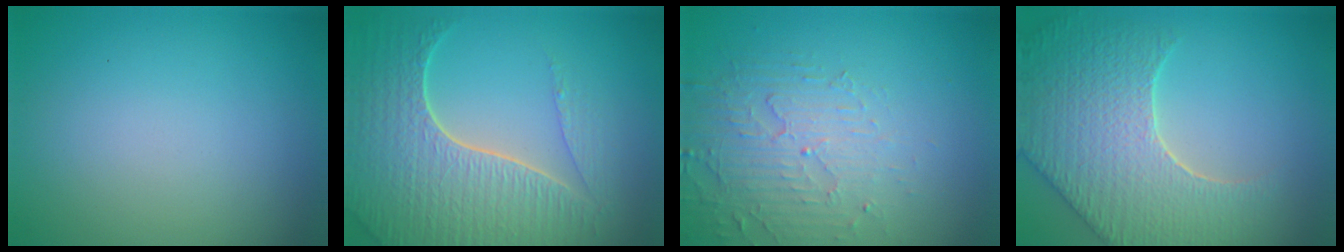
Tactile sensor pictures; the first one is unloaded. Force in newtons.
{"total": 7.6, "press": 5.6, "slide": 5.1}
{"total": 4.4, "press": 3.1, "slide": 3.1}
{"total": 7.7, "press": 6.1, "slide": 4.6}